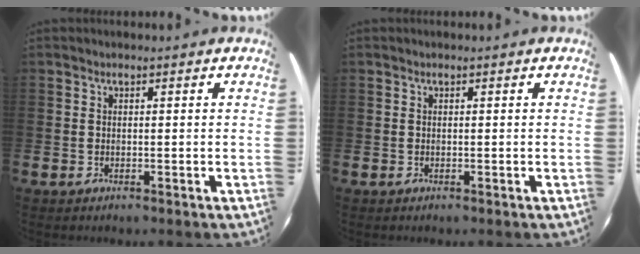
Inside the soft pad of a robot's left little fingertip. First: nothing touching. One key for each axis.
{"total": 0.0}